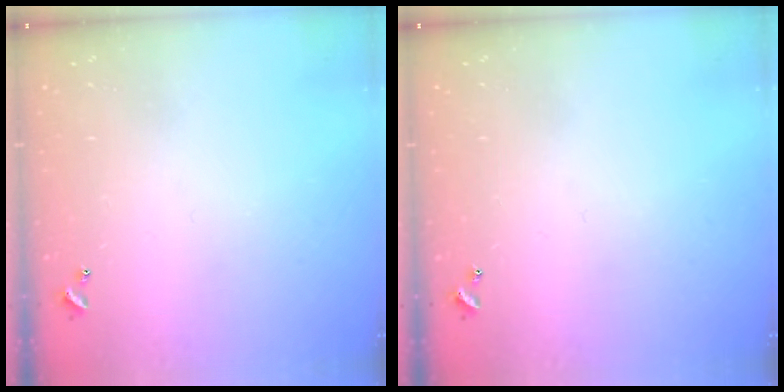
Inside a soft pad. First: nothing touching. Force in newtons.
{"total": 0.0}